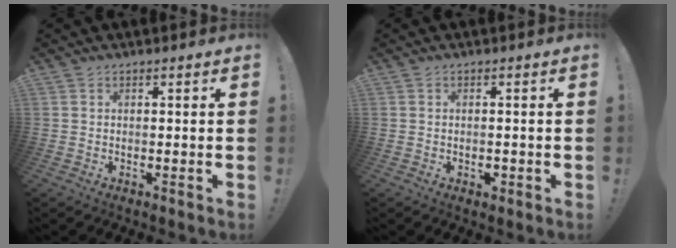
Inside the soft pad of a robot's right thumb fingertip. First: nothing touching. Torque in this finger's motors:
{"motor_torque": [0.72, -0.04, 0.14, -0.27, -0.01]}